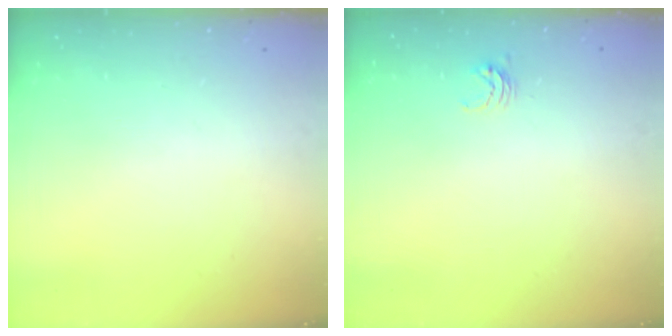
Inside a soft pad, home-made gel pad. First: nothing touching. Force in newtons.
{"total": 3.5, "press": 3.5, "slide": 0.4}